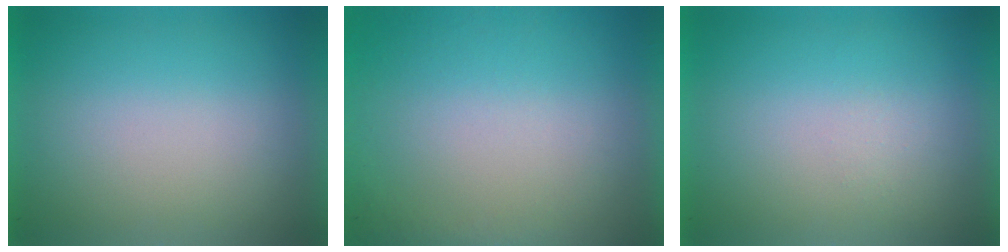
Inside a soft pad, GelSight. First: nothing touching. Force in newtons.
{"total": 7.0}
{"total": 1.2}